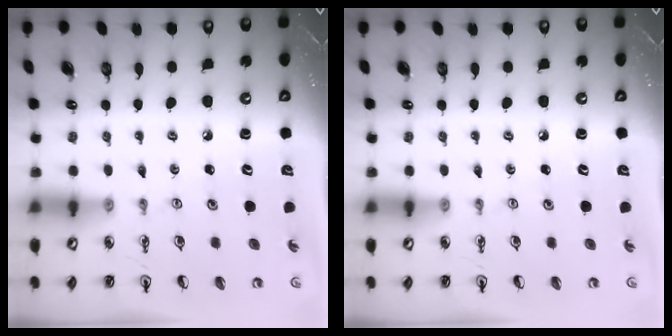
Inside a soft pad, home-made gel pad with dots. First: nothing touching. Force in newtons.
{"total": 0.0}